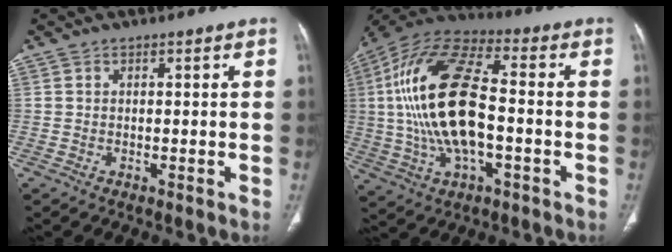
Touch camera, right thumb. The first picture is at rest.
{"total": 22.2, "force": [-0.8, 10.2, 19.7], "torque": [-0.402, 0.024, -0.016]}